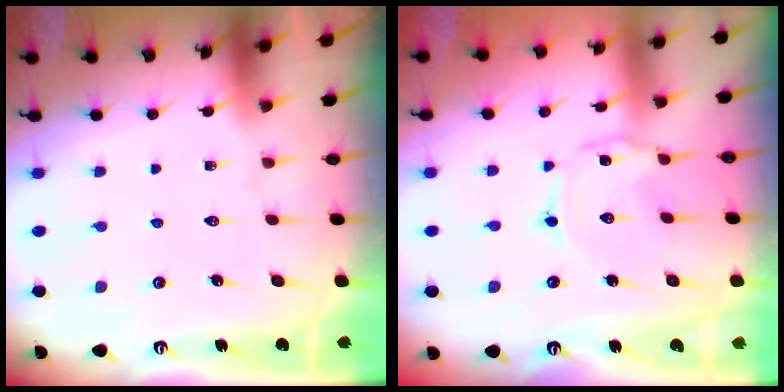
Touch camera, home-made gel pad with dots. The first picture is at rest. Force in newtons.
{"total": 1.5, "press": 1.5, "slide": 0.1}